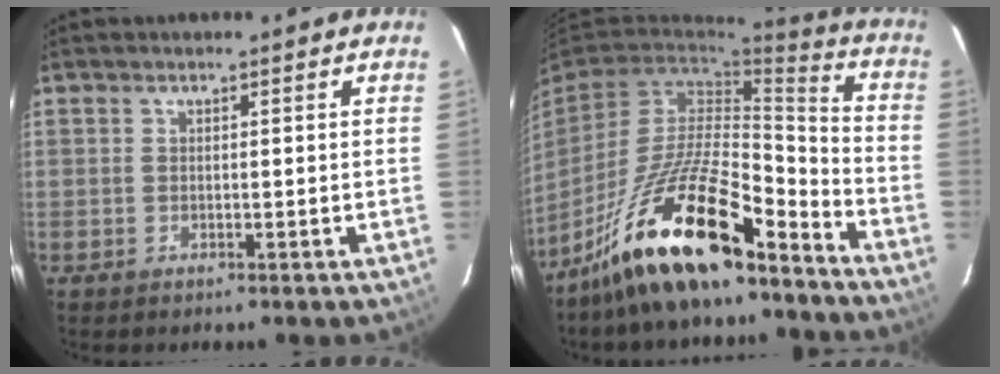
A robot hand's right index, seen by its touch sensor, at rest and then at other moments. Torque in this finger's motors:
{"motor_torque": [1.57, -0.57, 1.05, 0.21]}